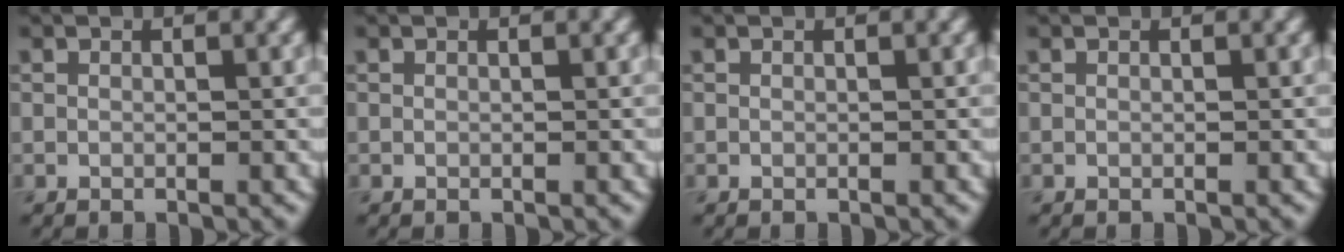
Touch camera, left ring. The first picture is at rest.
{"total": 0.0}
{"total": 0.0}
{"total": 0.0}